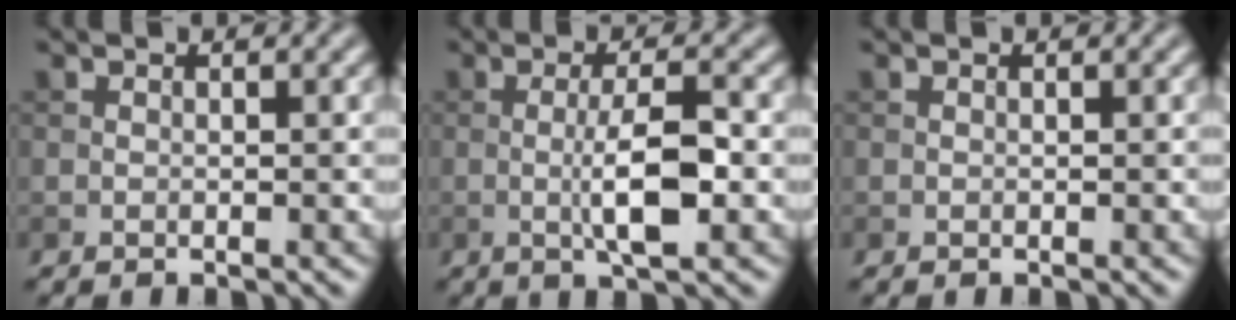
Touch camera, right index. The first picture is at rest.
{"total": 4.8, "force": [-0.7, 1.0, 4.6], "torque": [-0.085, 0.001, -0.016]}
{"total": 0.0}